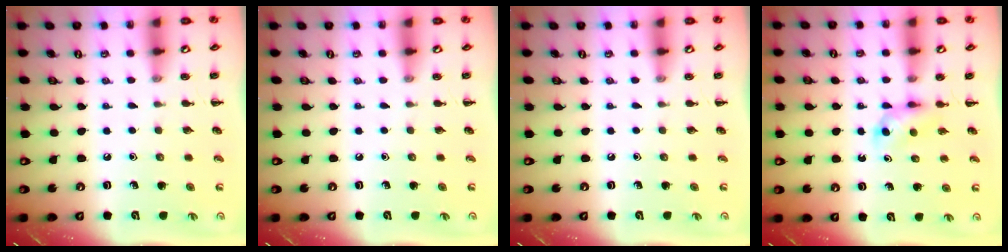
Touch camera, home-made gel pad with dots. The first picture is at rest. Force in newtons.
{"total": 0.0}
{"total": 0.0}
{"total": 3.7, "press": 3.4, "slide": 1.4}